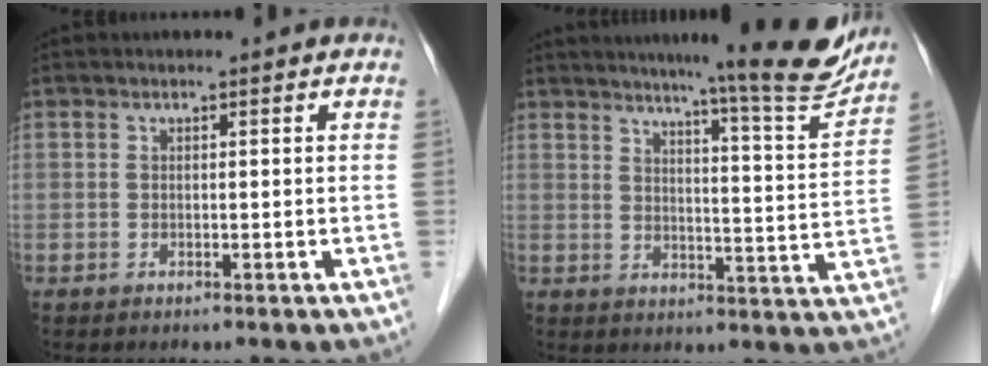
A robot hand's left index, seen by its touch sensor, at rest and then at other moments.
{"total": 14.6, "force": [13.0, -0.6, 6.8], "torque": [-0.093, -0.038, 0.157]}